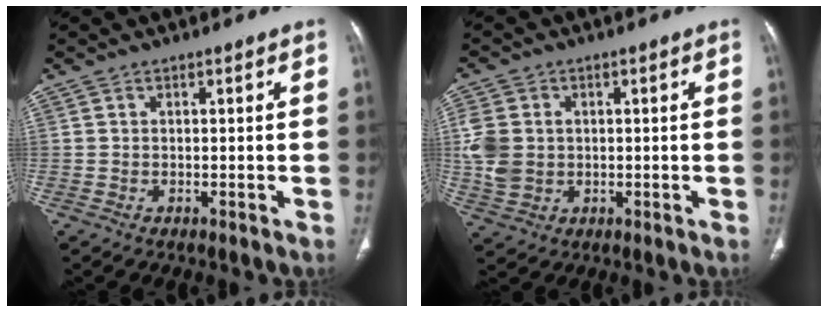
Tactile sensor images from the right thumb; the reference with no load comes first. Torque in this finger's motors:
{"motor_torque": [1.41, 1.38, 1.09, -0.11, 0.41]}